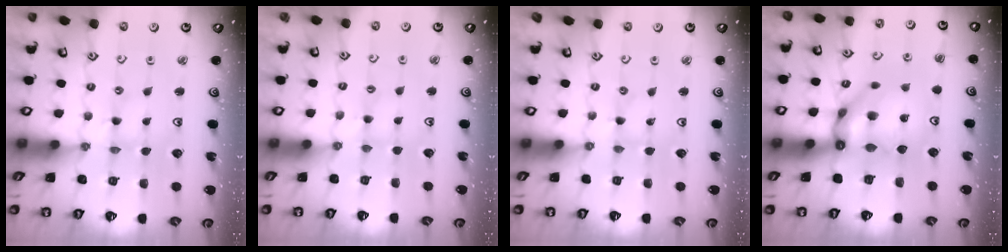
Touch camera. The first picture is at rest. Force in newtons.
{"total": 2.8, "press": 2.8, "slide": 0.4}
{"total": 0.0}
{"total": 12.9, "press": 12.8, "slide": 1.3}